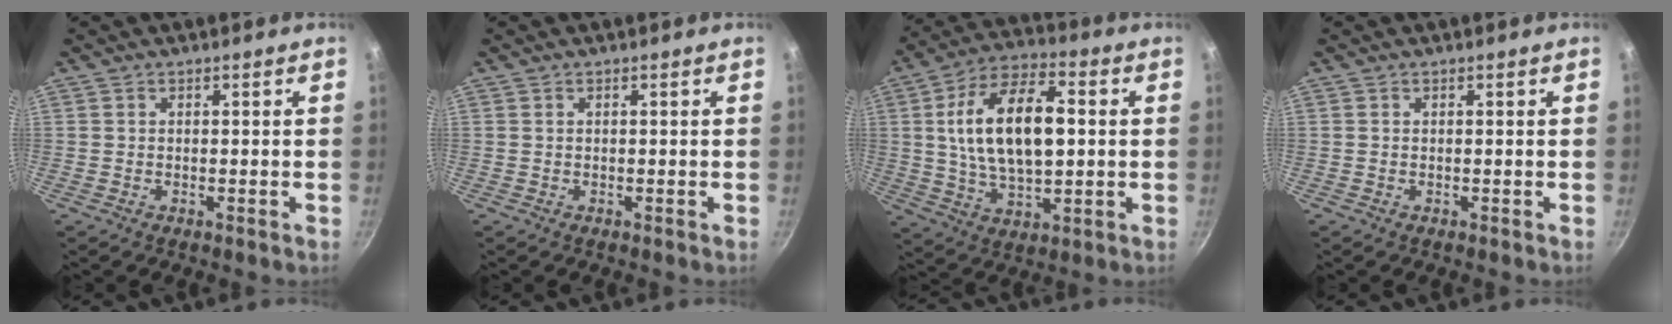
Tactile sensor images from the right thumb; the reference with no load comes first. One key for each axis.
{"total": 0.0}
{"total": 18.3, "fx": 2.2, "fy": 9.2, "fz": 15.7, "tx": -0.270, "ty": 0.014, "tz": 0.038}
{"total": 0.0}